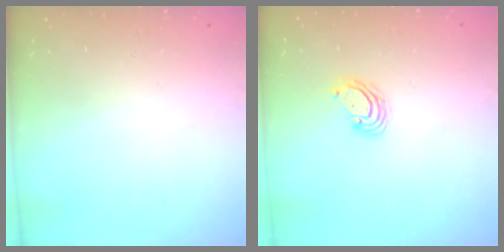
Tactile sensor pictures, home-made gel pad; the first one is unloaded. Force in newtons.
{"total": 3.9, "press": 3.8, "slide": 0.4}